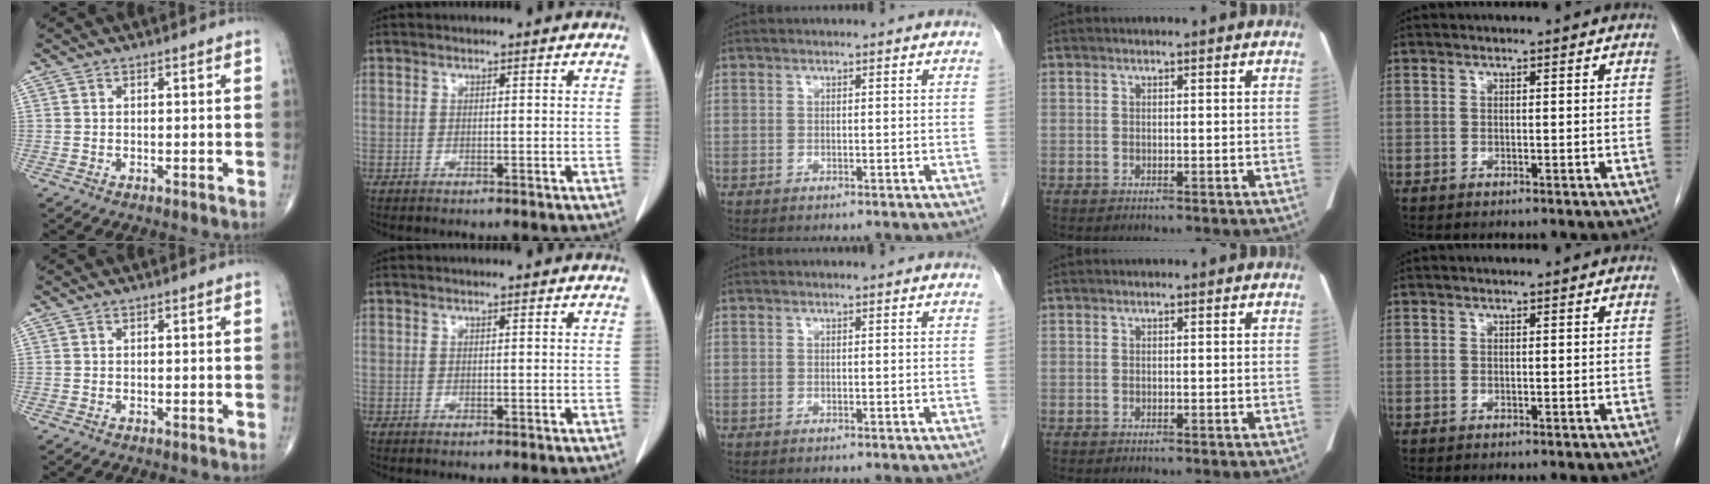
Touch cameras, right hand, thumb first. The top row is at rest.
{}